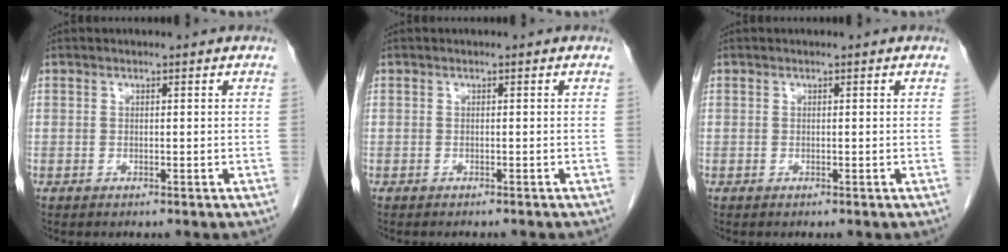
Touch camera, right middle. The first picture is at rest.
{"total": 2.4, "force": [-2.2, 0.4, 0.9], "torque": [-0.013, -0.003, -0.025]}
{"total": 0.0}